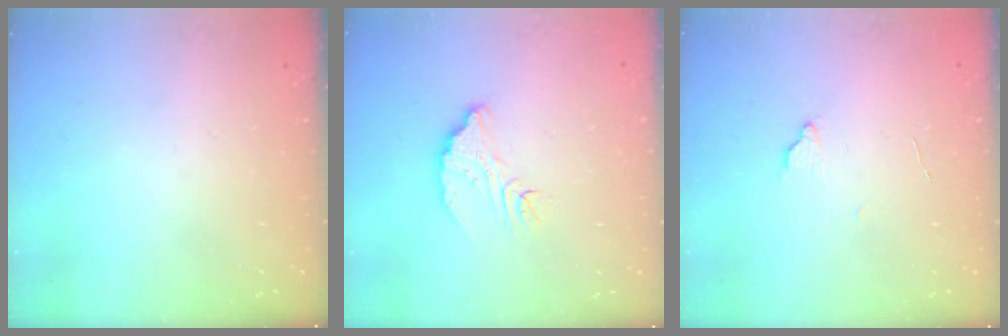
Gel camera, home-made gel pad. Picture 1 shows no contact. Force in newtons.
{"total": 8.0, "press": 8.0, "slide": 0.7}
{"total": 3.8, "press": 3.7, "slide": 0.4}